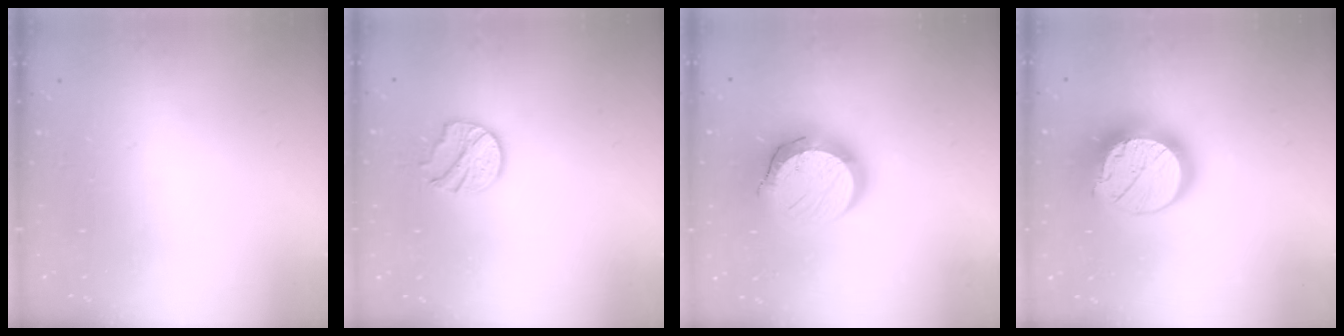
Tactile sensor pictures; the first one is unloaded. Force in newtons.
{"total": 10.2, "press": 10.1, "slide": 0.7}
{"total": 16.3, "press": 16.3, "slide": 1.1}
{"total": 17.9, "press": 17.8, "slide": 1.4}